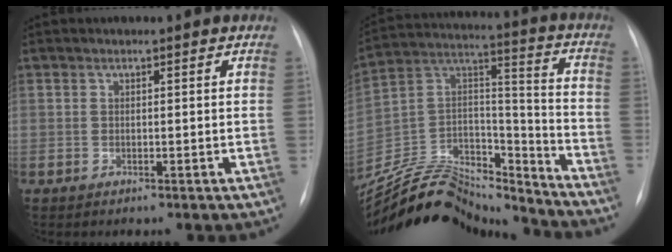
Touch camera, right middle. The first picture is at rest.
{"total": 22.8, "force": [-21.2, 4.8, 6.8], "torque": [-0.150, 0.025, -0.359]}